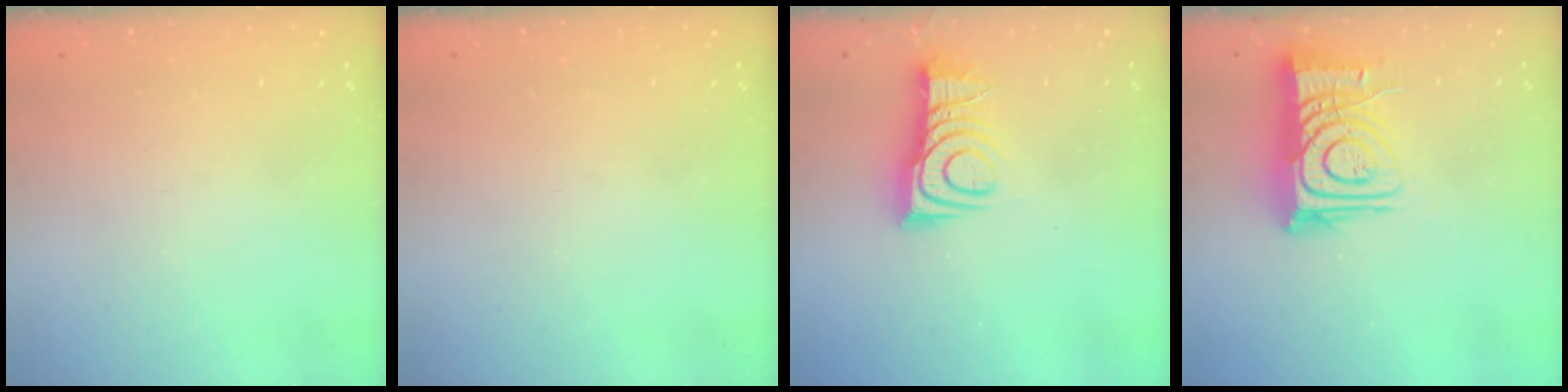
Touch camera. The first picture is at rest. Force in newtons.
{"total": 0.0}
{"total": 10.7, "press": 10.6, "slide": 0.4}
{"total": 12.7, "press": 12.7, "slide": 1.2}